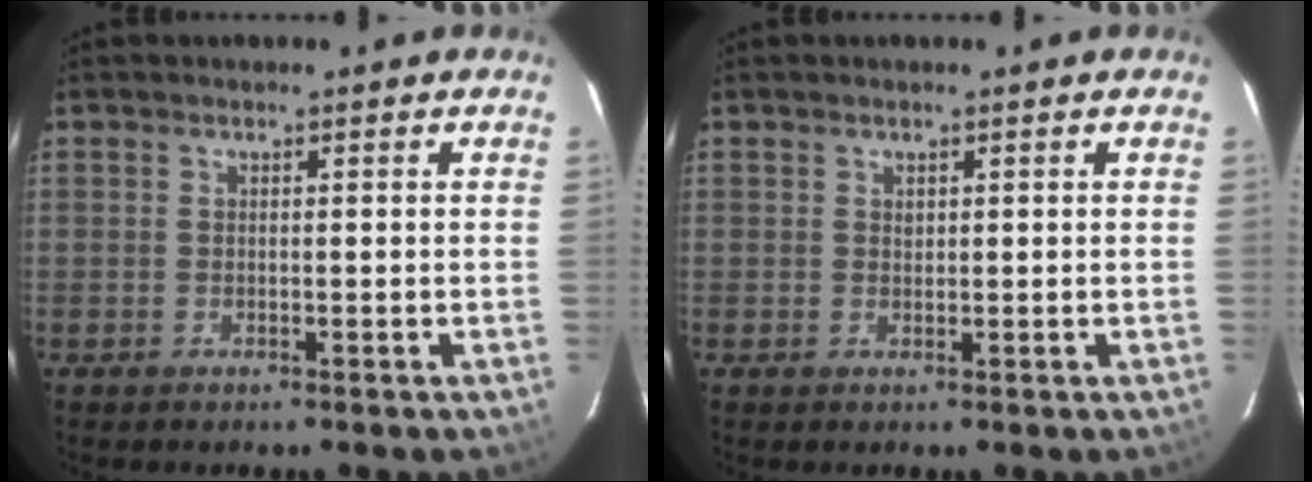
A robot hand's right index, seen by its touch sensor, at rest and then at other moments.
{"total": 0.5, "force": [0.3, 0.4, 0.2], "torque": [-0.004, 0.001, 0.007]}